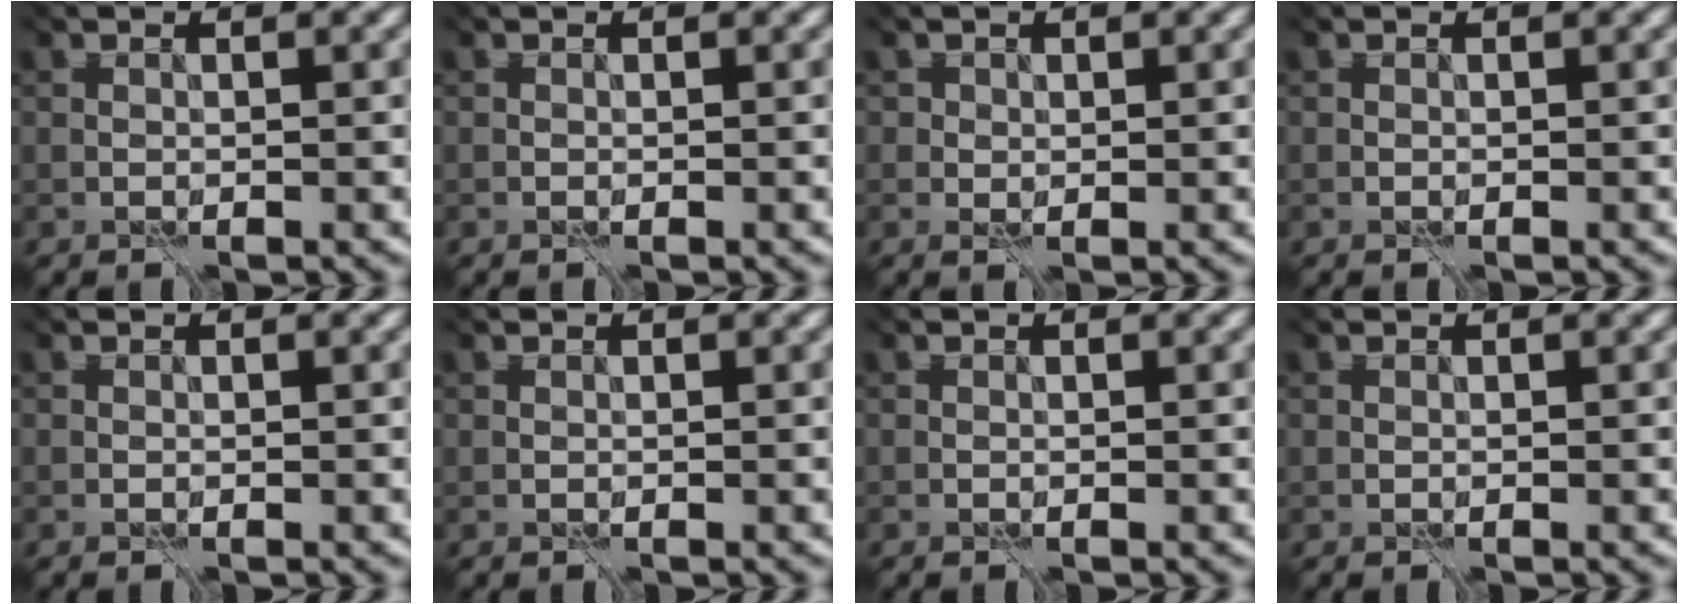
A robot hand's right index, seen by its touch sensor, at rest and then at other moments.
{"total": 0.5, "force": [-0.4, -0.2, -0.3], "torque": [0.008, -0.003, -0.008]}
{"total": 1.6, "force": [-1.2, -0.4, -1.0], "torque": [0.018, -0.017, -0.012]}
{"total": 0.0}
{"total": 0.0}
{"total": 0.0}
{"total": 0.0}
{"total": 0.0}